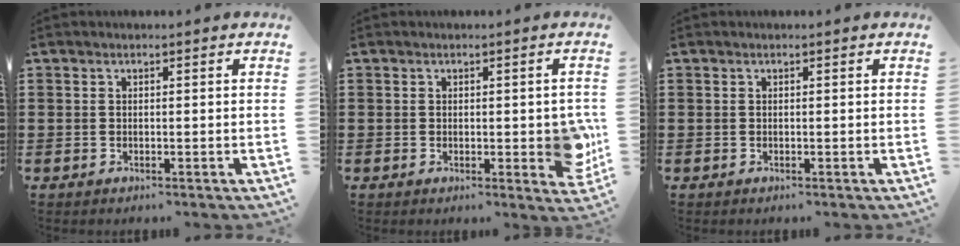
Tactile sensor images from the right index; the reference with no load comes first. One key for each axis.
{"total": 4.3, "fx": -0.2, "fy": 1.5, "fz": 4.0, "tx": -0.042, "ty": -0.006, "tz": -0.007}
{"total": 0.0}